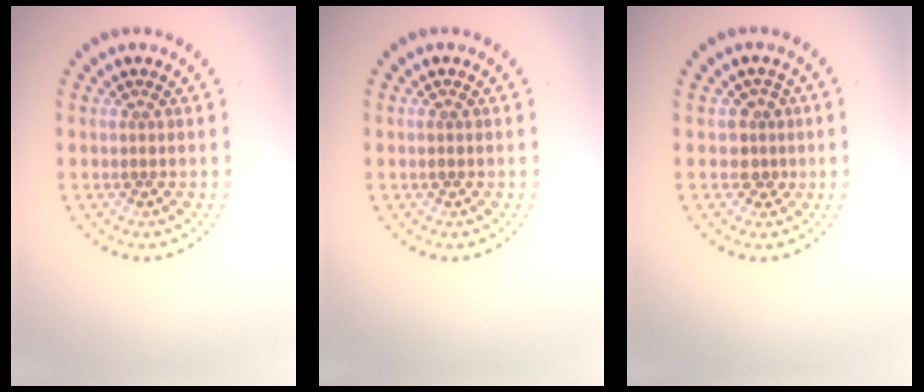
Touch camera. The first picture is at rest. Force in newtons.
{"total": 0.6, "press": 0.6, "slide": 0.1}
{"total": 1.9, "press": 1.6, "slide": 1.0}